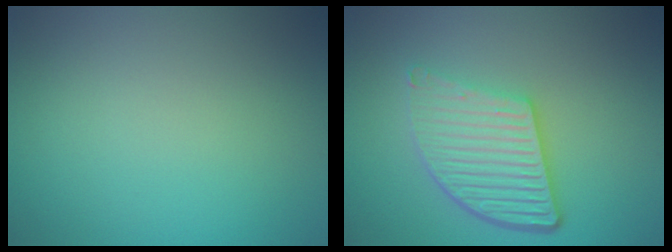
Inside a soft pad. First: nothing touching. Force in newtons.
{"total": 5.5, "press": 3.8, "slide": 4.0}